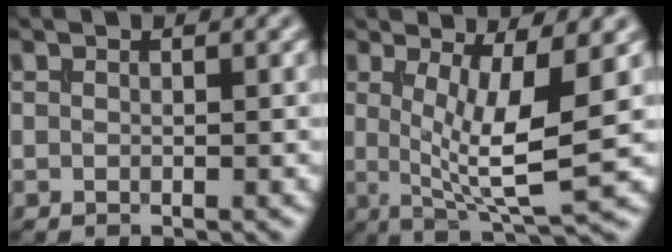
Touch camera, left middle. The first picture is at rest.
{"total": 7.0, "force": [0.6, 1.8, 6.7], "torque": [-0.112, -0.015, 0.014]}